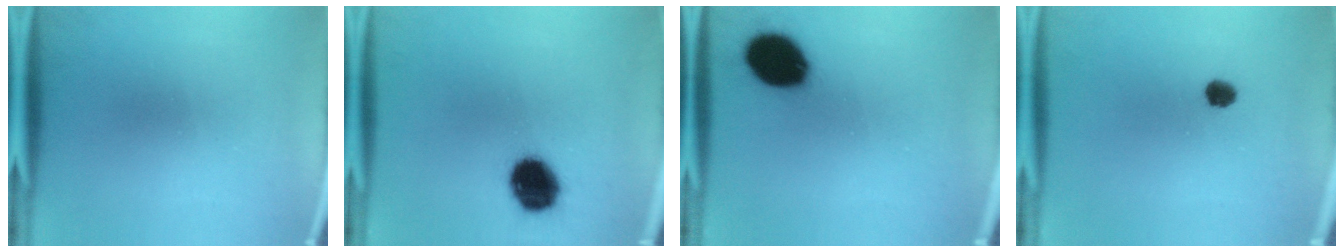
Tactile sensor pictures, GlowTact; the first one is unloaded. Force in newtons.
{"total": 12.4}
{"total": 14.8}
{"total": 2.7}